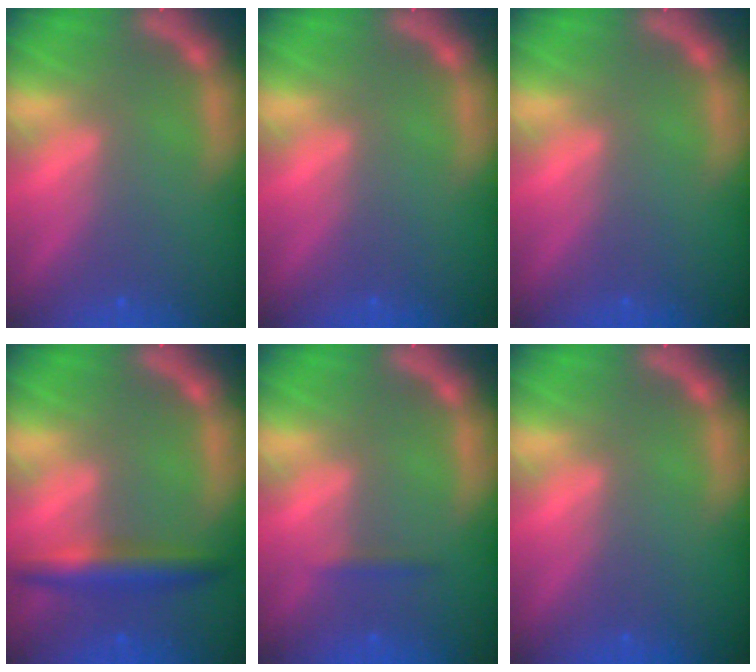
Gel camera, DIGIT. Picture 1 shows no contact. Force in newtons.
{"total": 0.0}
{"total": 0.0}
{"total": 4.0}
{"total": 0.9}
{"total": 0.0}